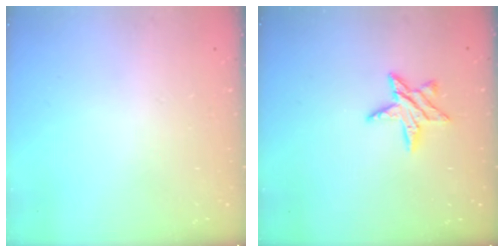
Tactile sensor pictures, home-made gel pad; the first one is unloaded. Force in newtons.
{"total": 8.8, "press": 8.8, "slide": 0.5}